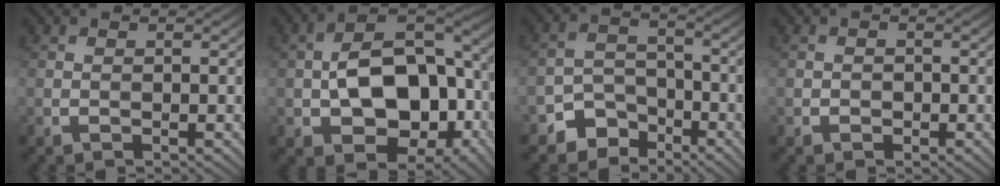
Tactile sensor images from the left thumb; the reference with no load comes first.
{"total": 14.5, "force": [-2.5, 9.4, 10.8], "torque": [-0.173, -0.004, -0.043]}
{"total": 5.5, "force": [-4.1, 3.5, 1.4], "torque": [-0.022, -0.002, -0.083]}
{"total": 0.9, "force": [-0.5, 0.7, 0.3], "torque": [-0.003, -0.001, -0.009]}